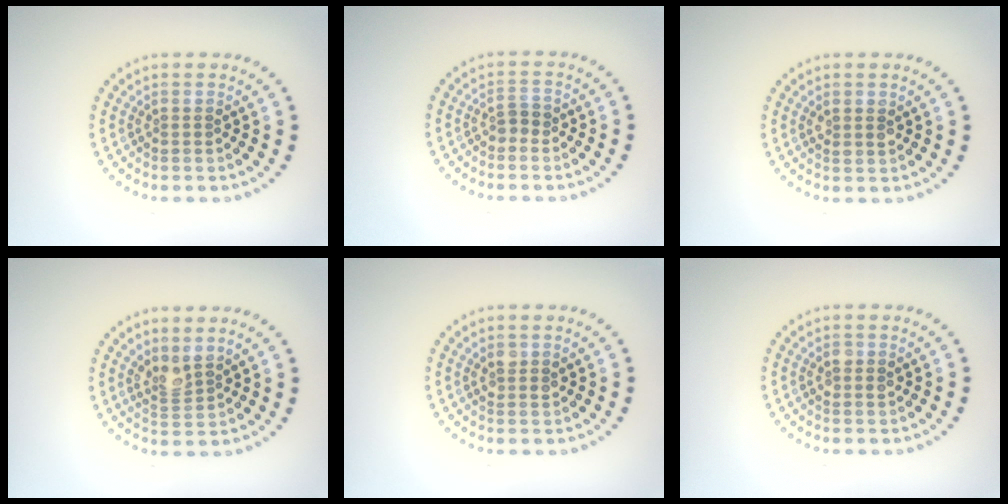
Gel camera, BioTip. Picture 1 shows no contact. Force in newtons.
{"total": 1.1, "press": 1.1, "slide": 0.4}
{"total": 1.4, "press": 1.3, "slide": 0.5}
{"total": 2.2, "press": 1.6, "slide": 1.4}
{"total": 1.3, "press": 1.2, "slide": 0.4}
{"total": 1.2, "press": 1.1, "slide": 0.3}